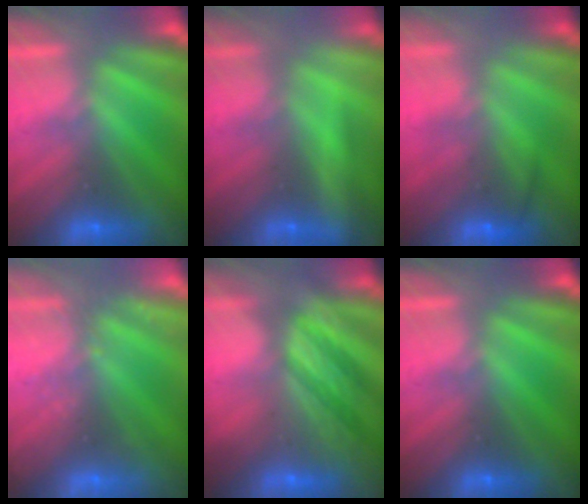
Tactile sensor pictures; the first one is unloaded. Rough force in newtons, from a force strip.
{"total": 2.3}
{"total": 2.4}
{"total": 2.4}
{"total": 8.0}
{"total": 0.0}